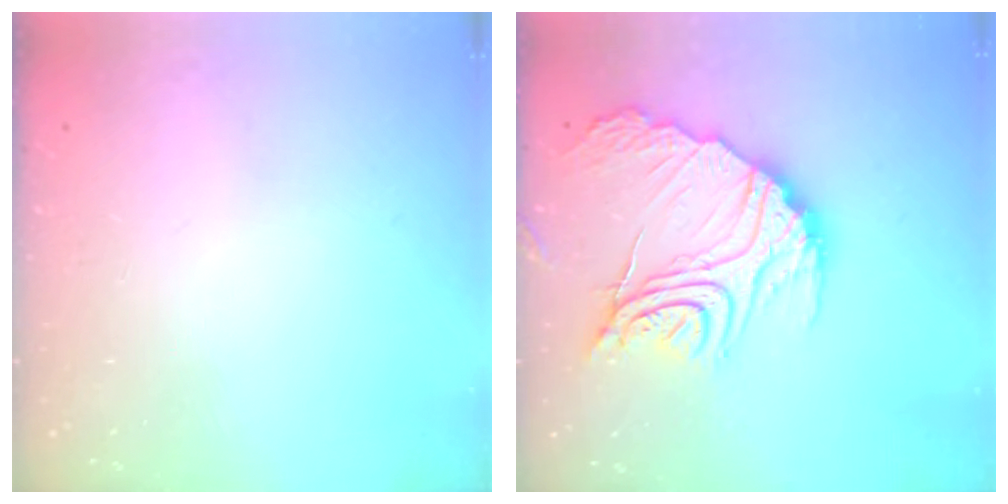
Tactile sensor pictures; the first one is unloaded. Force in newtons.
{"total": 19.9, "press": 19.8, "slide": 1.9}